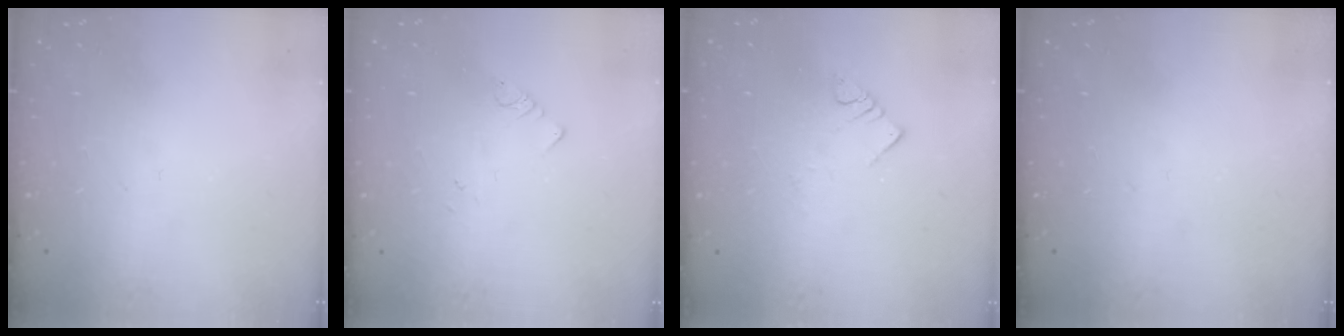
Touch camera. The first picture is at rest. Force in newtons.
{"total": 1.8, "press": 1.8, "slide": 0.2}
{"total": 4.0, "press": 4.0, "slide": 0.4}
{"total": 0.0}